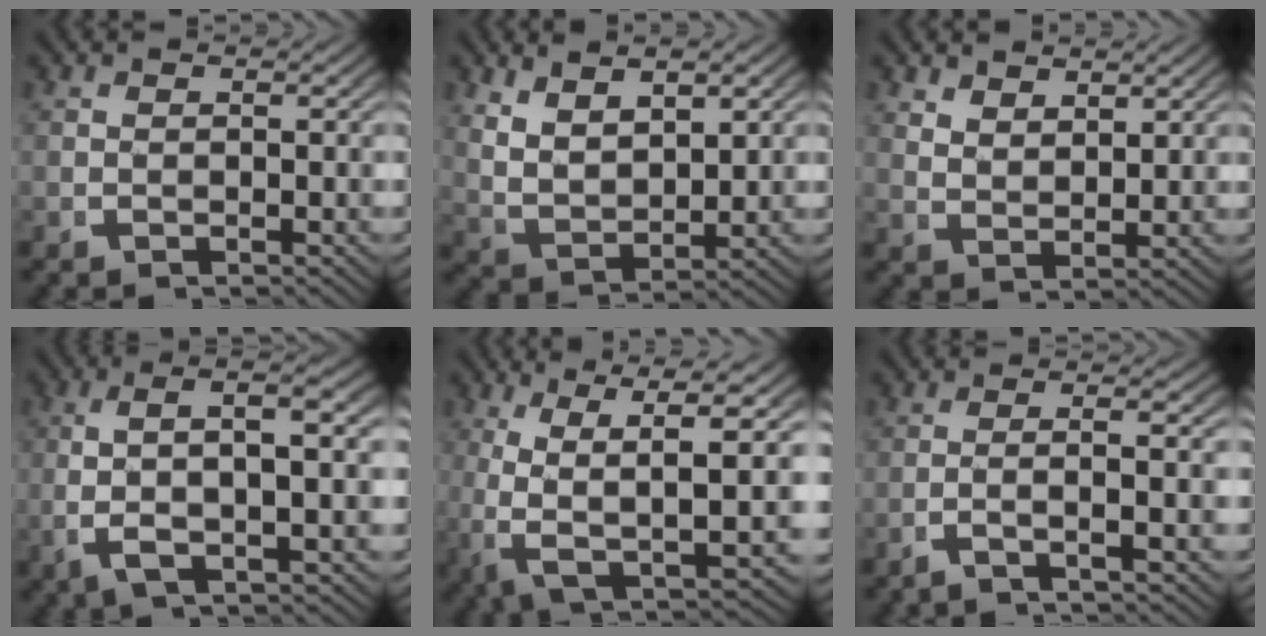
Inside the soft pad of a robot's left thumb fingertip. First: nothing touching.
{"total": 6.0, "force": [2.1, 4.1, 3.8], "torque": [-0.092, -0.015, 0.049]}
{"total": 2.7, "force": [2.5, 0.7, 0.9], "torque": [-0.011, -0.005, 0.057]}
{"total": 7.4, "force": [0.9, 2.6, 6.9], "torque": [-0.127, 0.013, 0.014]}
{"total": 11.0, "force": [-1.4, 5.6, 9.4], "torque": [-0.172, -0.038, 0.004]}
{"total": 3.2, "force": [-1.4, -0.1, 2.9], "torque": [-0.062, 0.001, -0.025]}